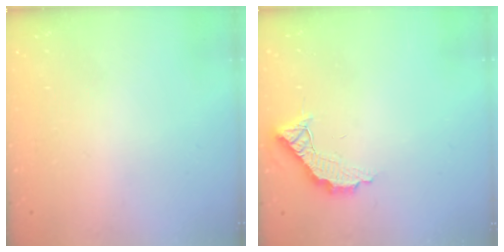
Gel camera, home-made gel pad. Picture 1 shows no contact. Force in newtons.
{"total": 8.6, "press": 8.6, "slide": 0.5}